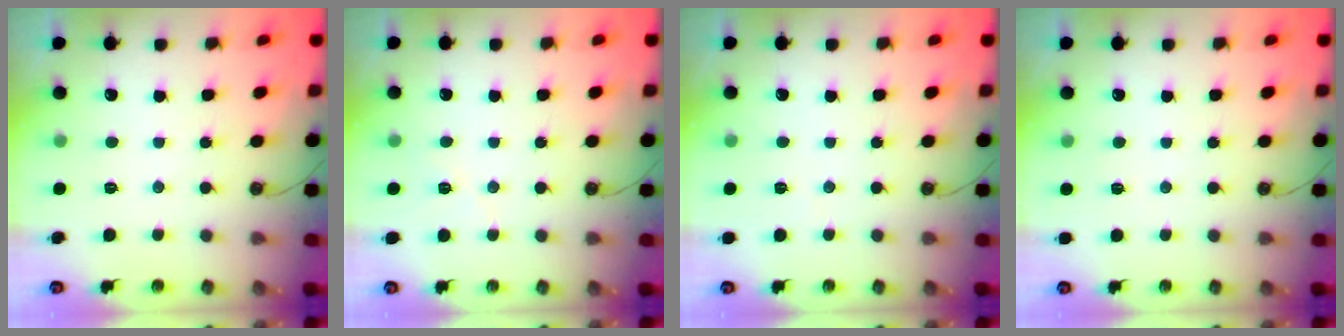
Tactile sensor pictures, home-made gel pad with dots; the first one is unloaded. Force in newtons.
{"total": 6.5, "press": 6.0, "slide": 2.4}
{"total": 3.0, "press": 2.1, "slide": 2.2}
{"total": 2.1, "press": 0.8, "slide": 2.0}